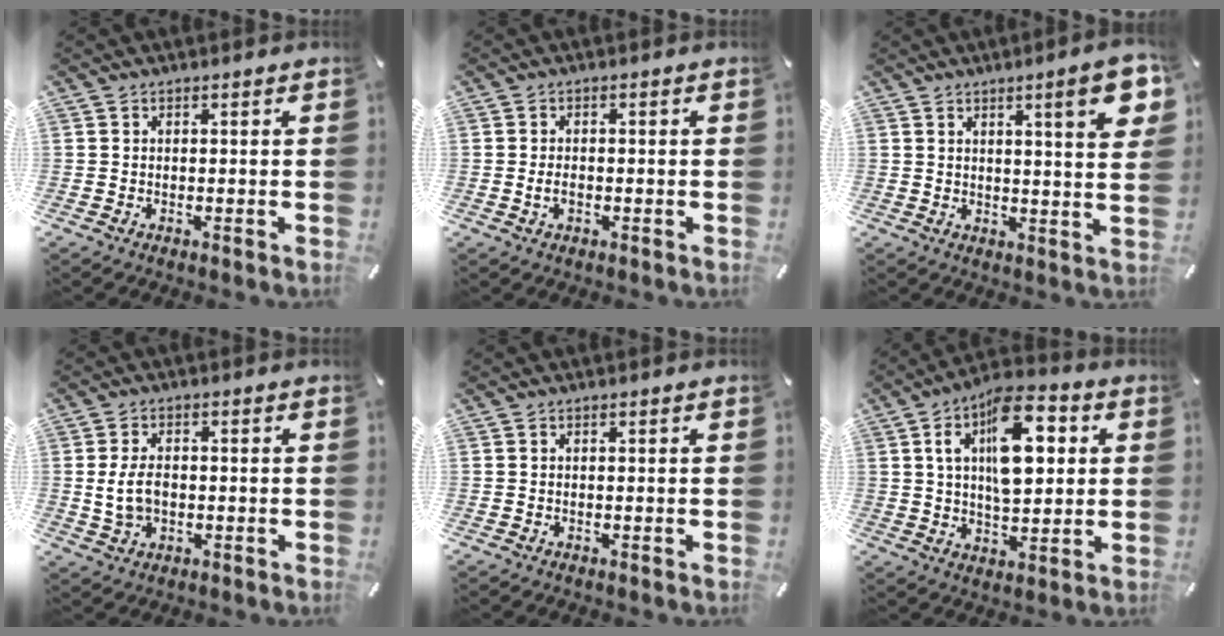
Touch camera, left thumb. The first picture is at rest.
{"total": 2.1, "force": [-0.5, 1.2, 1.6], "torque": [-0.028, 0.004, -0.009]}
{"total": 10.6, "force": [4.7, 1.8, 9.4], "torque": [-0.132, -0.017, 0.068]}
{"total": 6.0, "force": [-0.3, 4.0, 4.5], "torque": [-0.108, 0.000, -0.010]}
{"total": 0.0}
{"total": 16.6, "force": [5.5, 8.9, 12.9], "torque": [-0.201, -0.009, 0.090]}